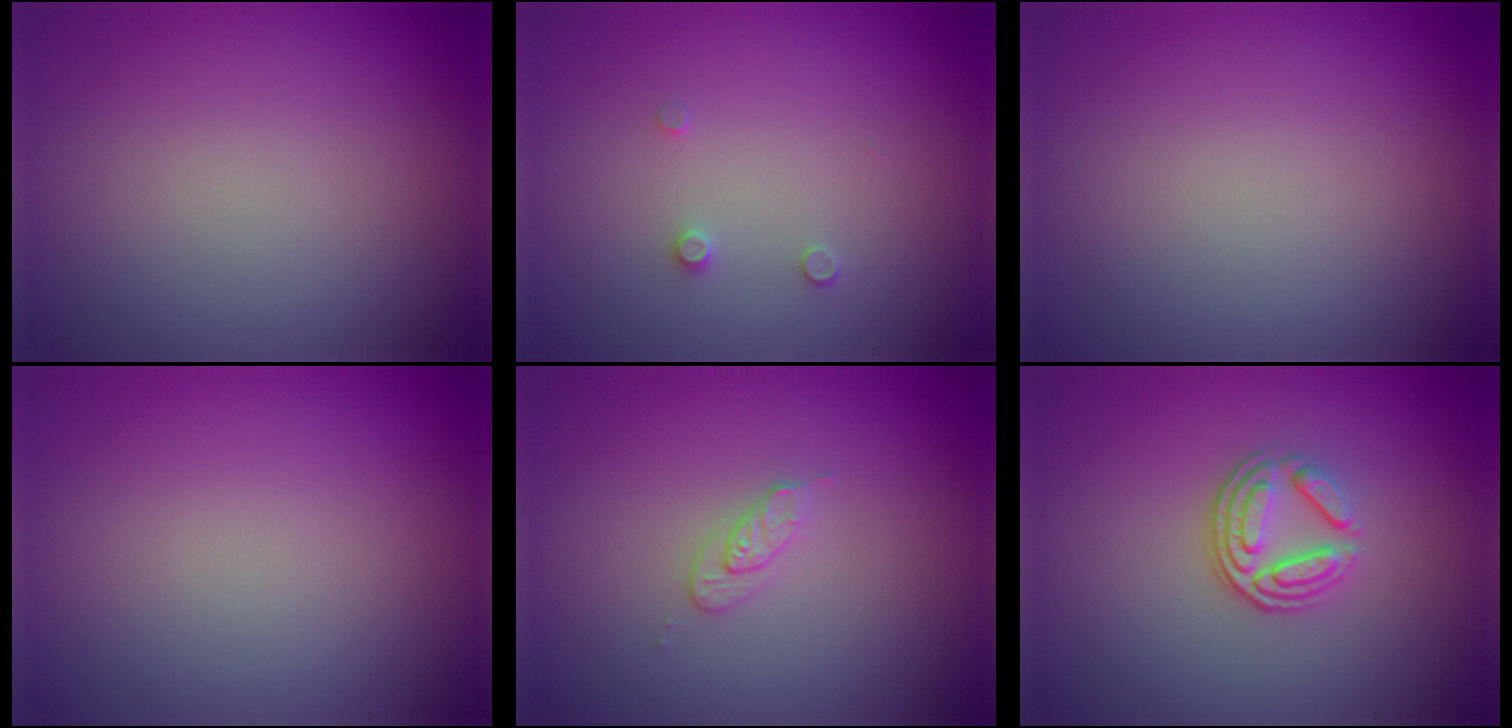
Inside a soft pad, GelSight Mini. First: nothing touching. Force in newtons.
{"total": 0.8, "press": 0.8, "slide": 0.0}
{"total": 0.0}
{"total": 0.0}
{"total": 1.4, "press": 1.4, "slide": 0.2}
{"total": 3.5, "press": 2.6, "slide": 2.3}